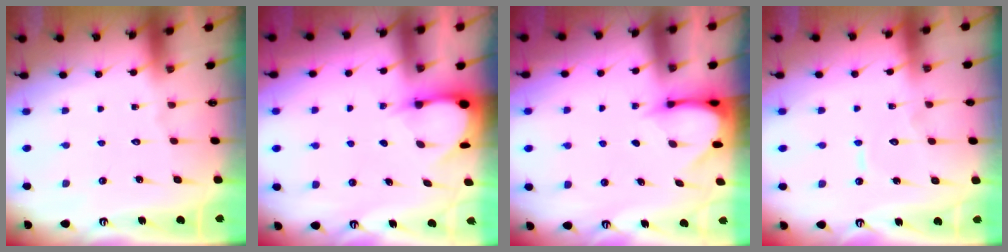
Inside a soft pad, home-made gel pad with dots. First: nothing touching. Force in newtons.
{"total": 3.5, "press": 3.5, "slide": 0.3}
{"total": 3.8, "press": 3.8, "slide": 0.3}
{"total": 5.7, "press": 5.7, "slide": 0.4}